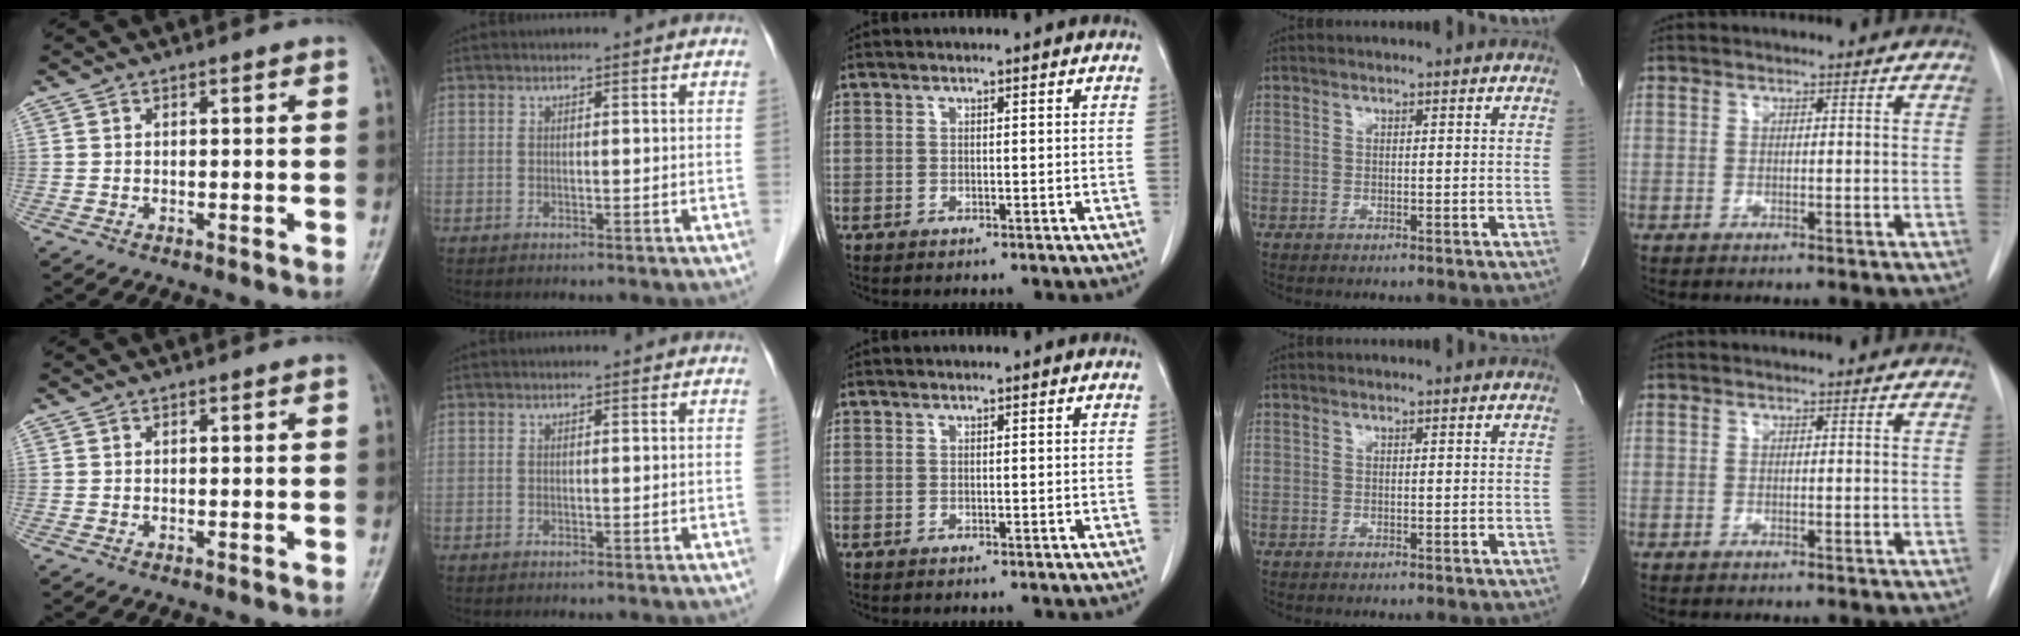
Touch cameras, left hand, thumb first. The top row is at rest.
{}